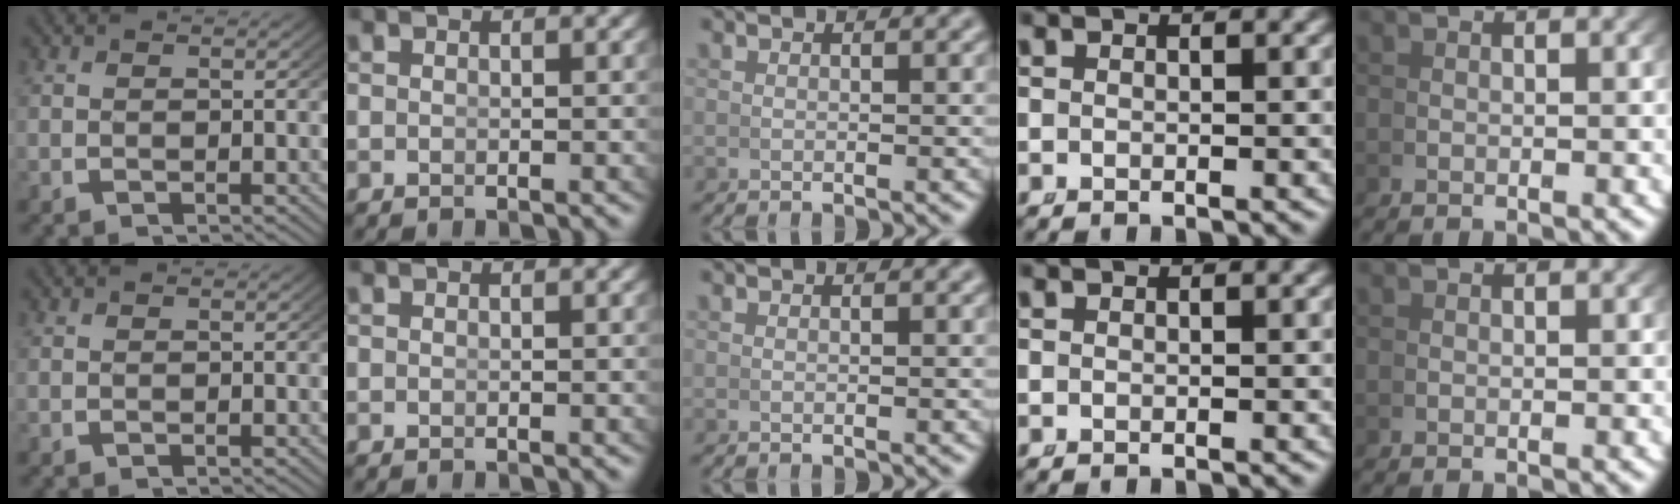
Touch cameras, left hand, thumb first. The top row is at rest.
{}